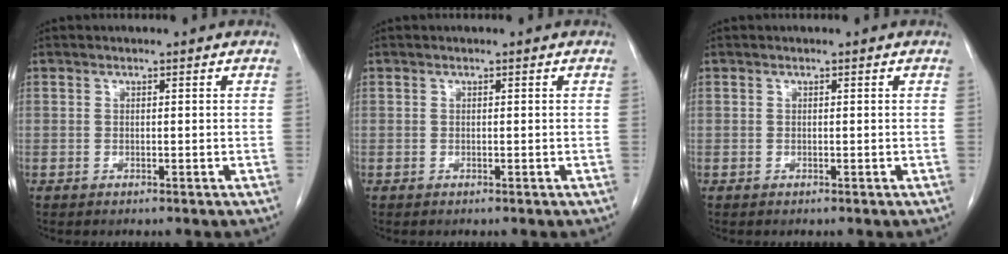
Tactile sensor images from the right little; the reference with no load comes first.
{"total": 0.0}
{"total": 0.0}